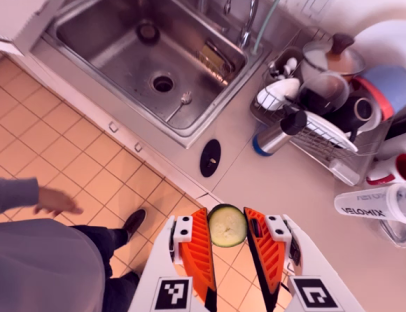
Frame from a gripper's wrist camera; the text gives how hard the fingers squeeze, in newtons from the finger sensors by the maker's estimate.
{"total": 7.4, "left": 6.9, "right": 7.9}